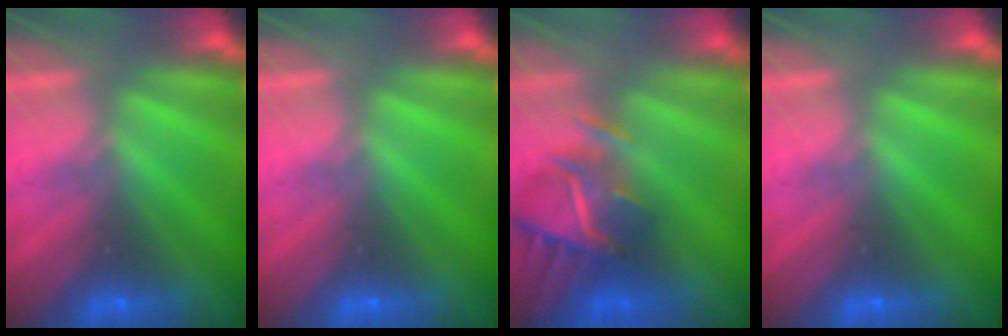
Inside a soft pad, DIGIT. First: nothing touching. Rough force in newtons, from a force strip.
{"total": 0.0}
{"total": 6.8}
{"total": 0.0}